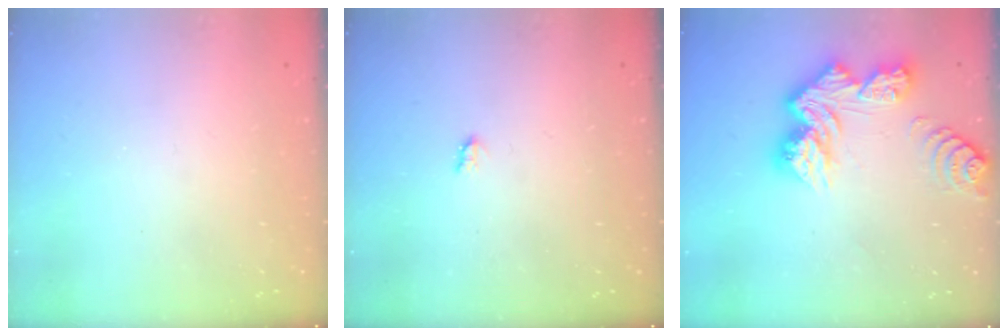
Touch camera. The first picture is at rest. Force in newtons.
{"total": 1.7, "press": 1.6, "slide": 0.3}
{"total": 14.2, "press": 14.1, "slide": 1.6}